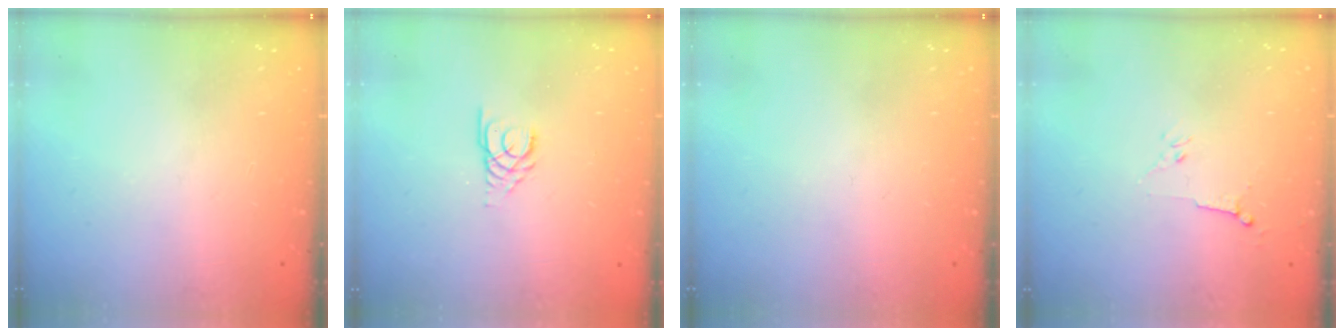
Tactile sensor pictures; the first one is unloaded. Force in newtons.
{"total": 3.0, "press": 2.9, "slide": 0.3}
{"total": 0.0}
{"total": 3.5, "press": 3.4, "slide": 0.8}